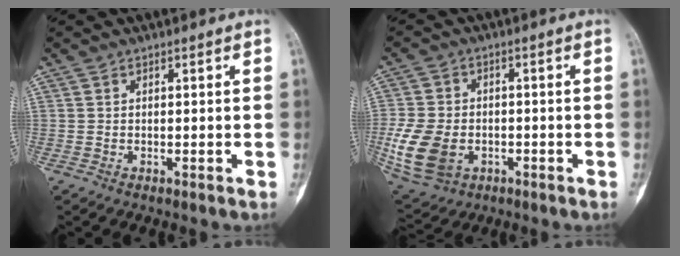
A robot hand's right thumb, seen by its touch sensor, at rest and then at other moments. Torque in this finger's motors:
{"motor_torque": [1.17, 1.33, 1.37, -0.42, 0.21]}